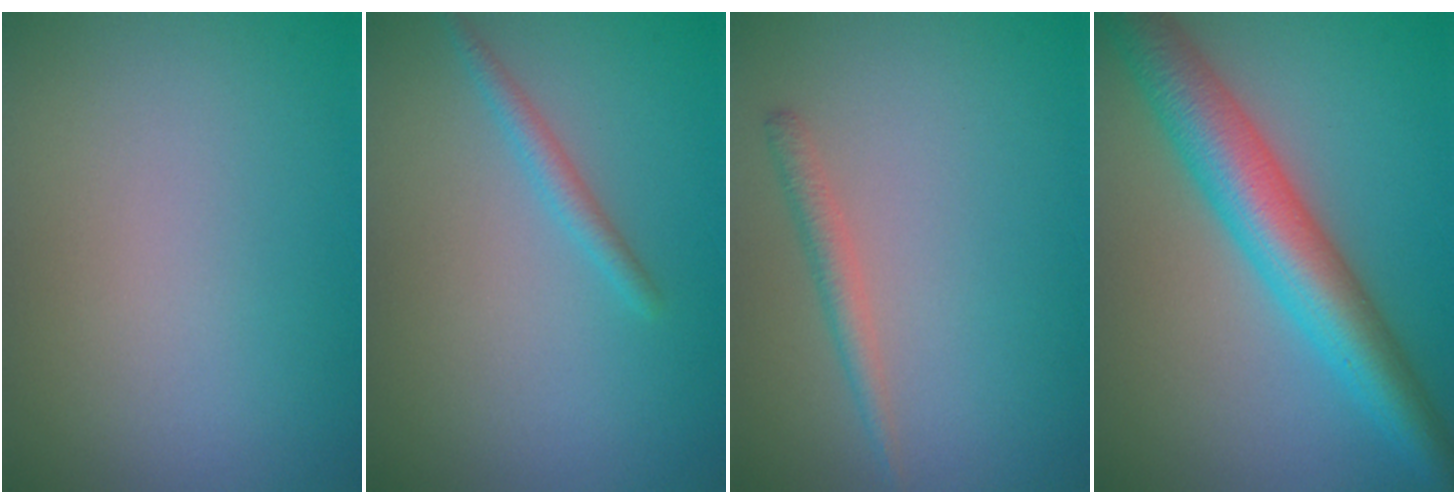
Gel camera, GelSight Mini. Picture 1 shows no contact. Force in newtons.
{"total": 1.5, "press": 1.5, "slide": 0.1}
{"total": 1.6, "press": 1.6, "slide": 0.1}
{"total": 8.0, "press": 8.0, "slide": 0.3}